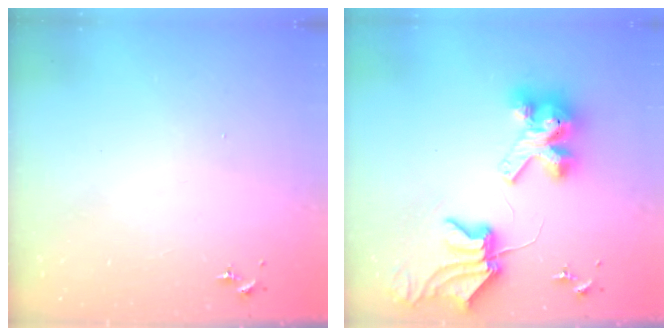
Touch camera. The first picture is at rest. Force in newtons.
{"total": 12.1, "press": 12.0, "slide": 1.5}